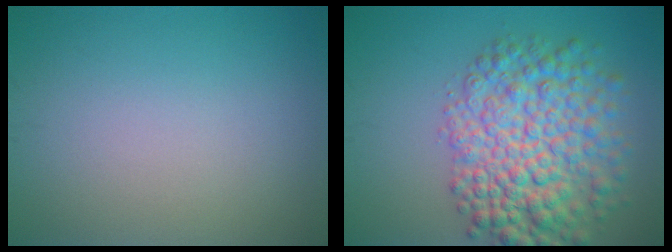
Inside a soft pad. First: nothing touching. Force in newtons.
{"total": 8.9, "press": 8.9, "slide": 0.2}